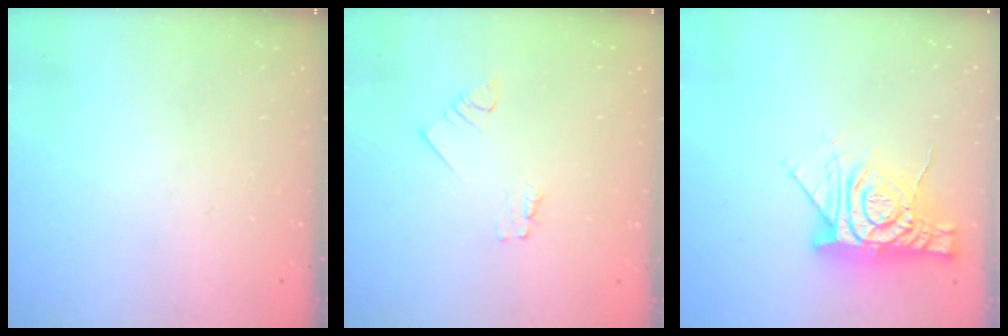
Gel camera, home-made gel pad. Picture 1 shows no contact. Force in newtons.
{"total": 1.2, "press": 1.2, "slide": 0.0}
{"total": 13.0, "press": 13.0, "slide": 1.4}